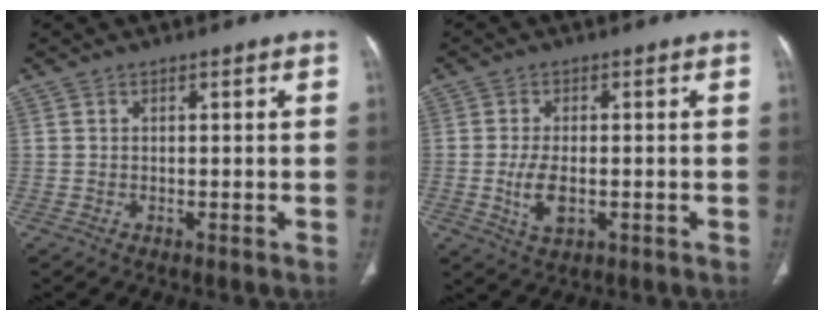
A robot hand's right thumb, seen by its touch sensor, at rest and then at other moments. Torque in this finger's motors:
{"motor_torque": [-0.07, 0.13, 0.68, 0.07, 0.17]}